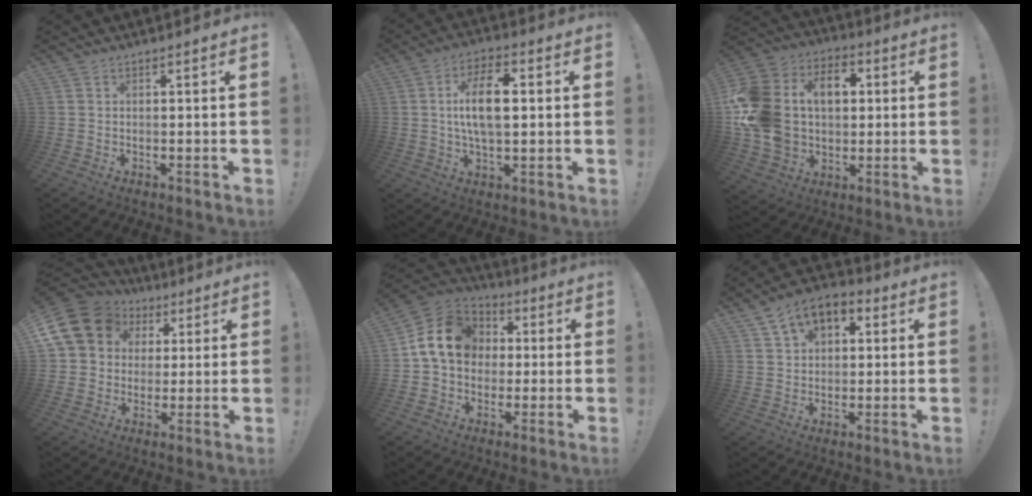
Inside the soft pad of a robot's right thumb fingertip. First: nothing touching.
{"total": 11.7, "force": [1.5, 5.6, 10.2], "torque": [-0.174, 0.000, 0.019]}
{"total": 22.5, "force": [3.5, 16.9, 14.4], "torque": [-0.281, 0.004, 0.079]}
{"total": 14.7, "force": [4.7, 12.3, 6.4], "torque": [-0.107, -0.018, 0.098]}
{"total": 14.9, "force": [2.2, 12.2, 8.3], "torque": [-0.129, 0.015, 0.050]}
{"total": 8.5, "force": [4.1, 5.9, 4.4], "torque": [-0.070, -0.016, 0.080]}